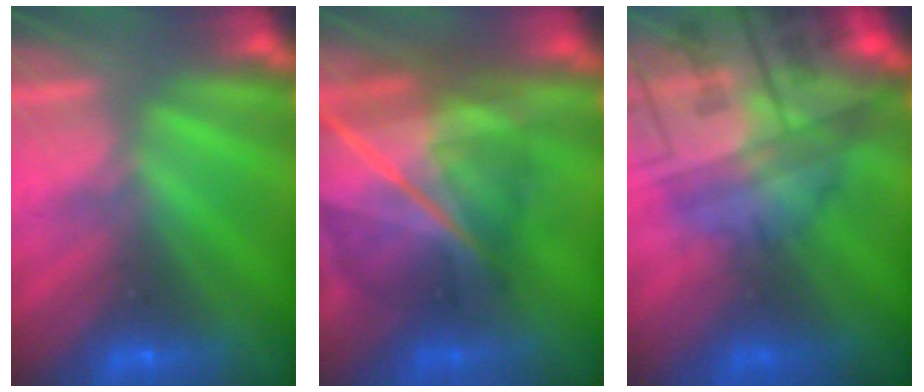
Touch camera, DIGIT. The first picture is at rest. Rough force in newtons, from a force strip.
{"total": 8.8}
{"total": 10.2}